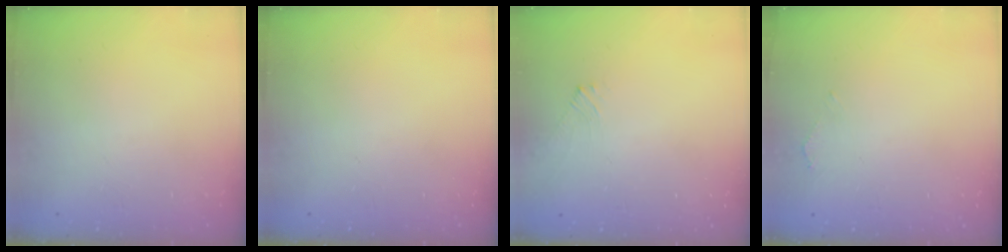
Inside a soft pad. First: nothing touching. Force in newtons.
{"total": 0.0}
{"total": 0.7, "press": 0.6, "slide": 0.3}
{"total": 1.0, "press": 1.0, "slide": 0.2}